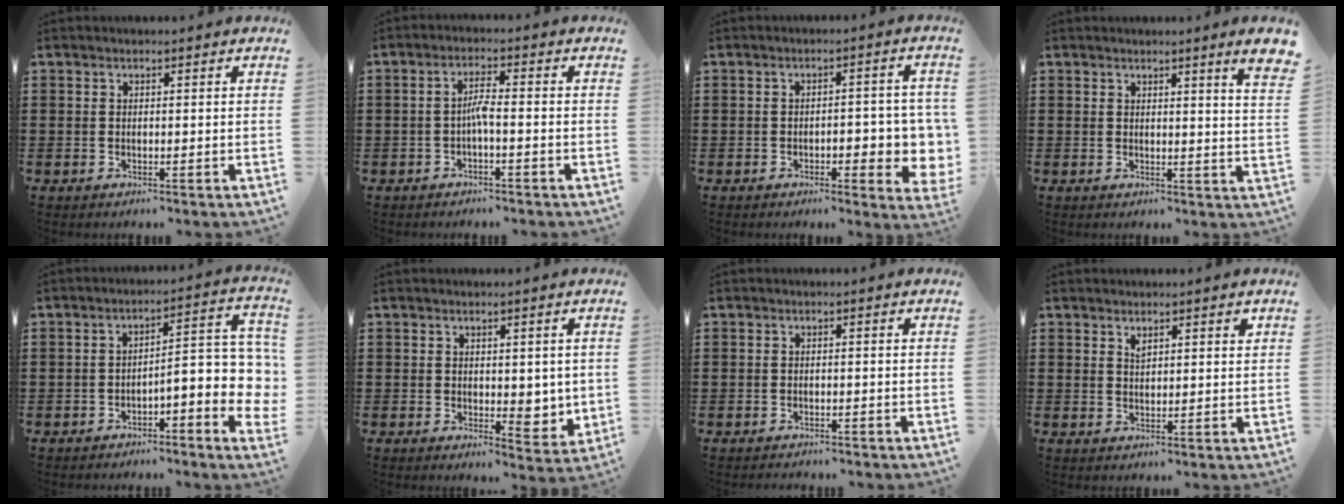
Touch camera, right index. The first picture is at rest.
{"total": 2.8, "force": [-0.8, 0.3, 2.6], "torque": [-0.059, 0.001, -0.020]}
{"total": 5.9, "force": [-1.3, 2.1, 5.3], "torque": [-0.064, -0.005, -0.024]}
{"total": 3.4, "force": [2.4, -0.5, 2.4], "torque": [-0.042, -0.008, 0.039]}
{"total": 5.7, "force": [-2.2, 1.7, 5.0], "torque": [-0.072, -0.020, -0.047]}
{"total": 3.2, "force": [0.9, 2.0, 2.4], "torque": [-0.031, 0.000, 0.015]}
{"total": 0.8, "force": [-0.8, 0.2, -0.1], "torque": [-0.001, 0.002, -0.017]}
{"total": 1.8, "force": [1.4, 0.6, 1.0], "torque": [-0.013, -0.001, 0.022]}